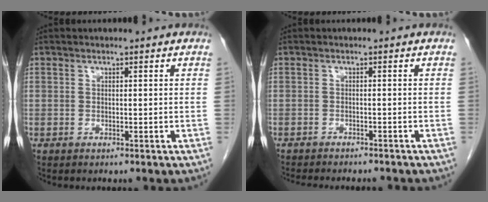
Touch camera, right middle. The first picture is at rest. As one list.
[{"total": 8.9, "force": [-8.0, 1.9, 3.3], "torque": [-0.042, -0.007, -0.102]}]